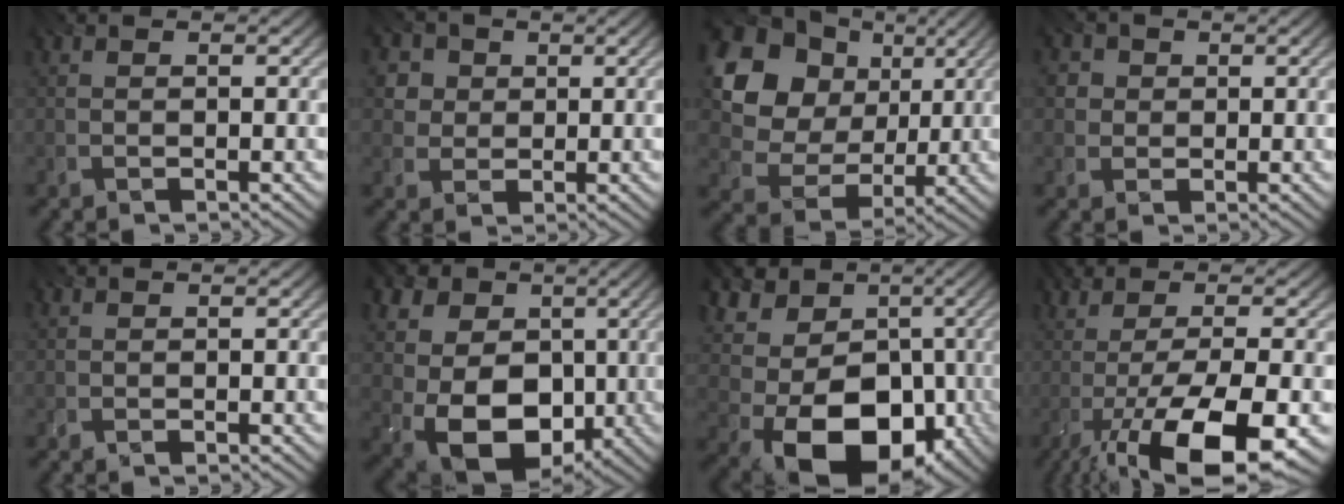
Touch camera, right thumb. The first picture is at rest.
{"total": 4.0, "force": [1.3, 3.6, 1.1], "torque": [-0.051, -0.012, 0.022]}
{"total": 15.0, "force": [3.9, 11.8, 8.3], "torque": [-0.193, 0.023, 0.064]}
{"total": 2.2, "force": [0.0, 2.2, 0.3], "torque": [-0.014, -0.008, -0.005]}
{"total": 0.0}
{"total": 16.2, "force": [-1.1, 12.9, 9.8], "torque": [-0.216, -0.014, -0.012]}
{"total": 17.9, "force": [-4.3, 13.7, 10.7], "torque": [-0.190, -0.025, -0.065]}
{"total": 13.4, "force": [-5.3, 3.8, 11.7], "torque": [-0.169, -0.003, -0.079]}